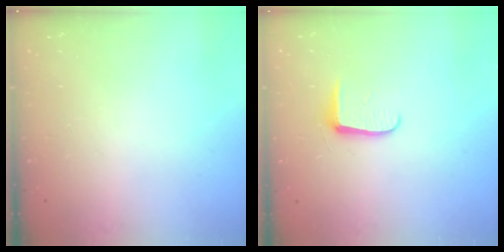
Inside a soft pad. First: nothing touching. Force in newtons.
{"total": 5.9, "press": 5.8, "slide": 0.8}